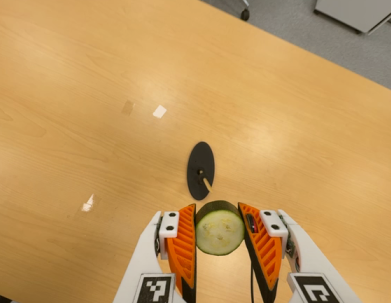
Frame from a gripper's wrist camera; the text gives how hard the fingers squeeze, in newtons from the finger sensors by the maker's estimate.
{"total": 12.4, "left": 11.1, "right": 13.8}